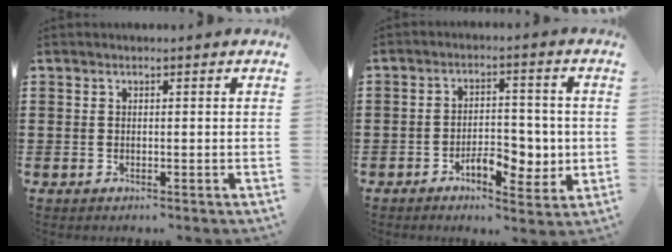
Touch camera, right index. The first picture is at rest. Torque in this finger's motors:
{"motor_torque": [-0.03, -0.02, 0.34, 0.07]}